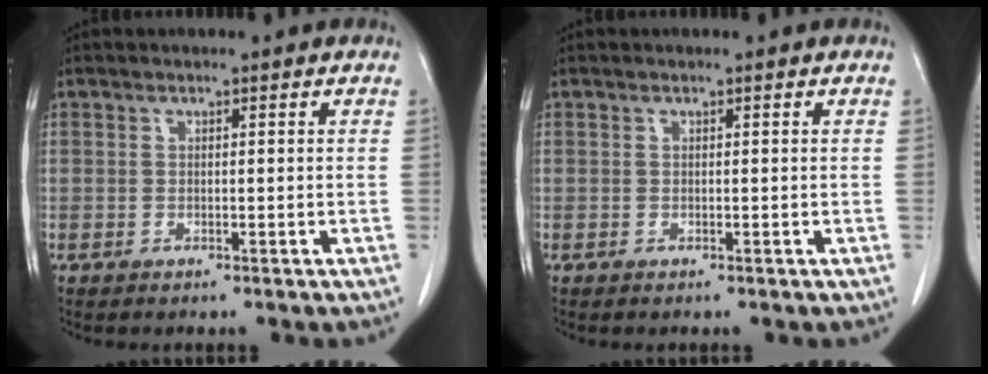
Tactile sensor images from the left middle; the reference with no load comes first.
{"total": 0.0}